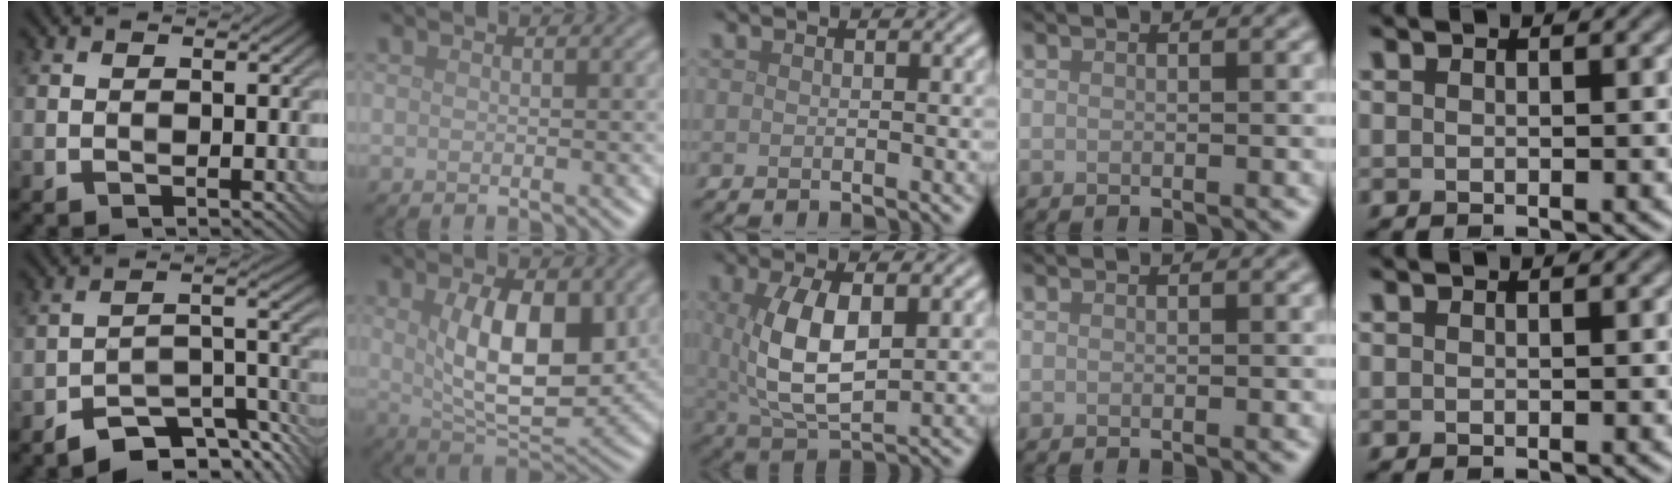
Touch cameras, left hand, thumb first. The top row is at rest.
{"thumb": {"total": 8.8, "force": [-6.5, 3.0, 5.0], "torque": [-0.069, -0.001, -0.124]}, "index": {"total": 9.0, "force": [1.6, 4.2, 7.8], "torque": [-0.131, -0.010, 0.032]}, "middle": {"total": 6.9, "force": [1.0, 3.0, 6.1], "torque": [-0.133, -0.004, 0.024]}}